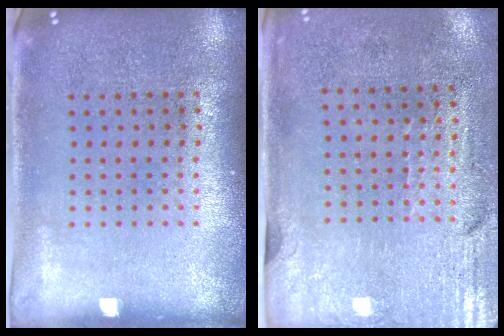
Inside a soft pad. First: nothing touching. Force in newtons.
{"total": 3.0, "press": 2.5, "slide": 1.6}